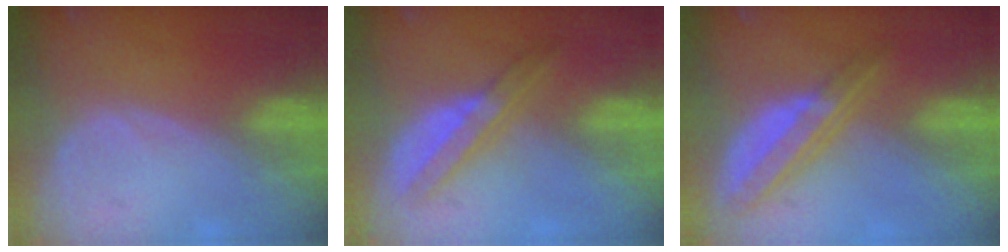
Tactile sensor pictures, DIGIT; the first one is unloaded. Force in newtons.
{"total": 5.7, "press": 5.3, "slide": 2.1}
{"total": 6.8, "press": 5.6, "slide": 3.8}